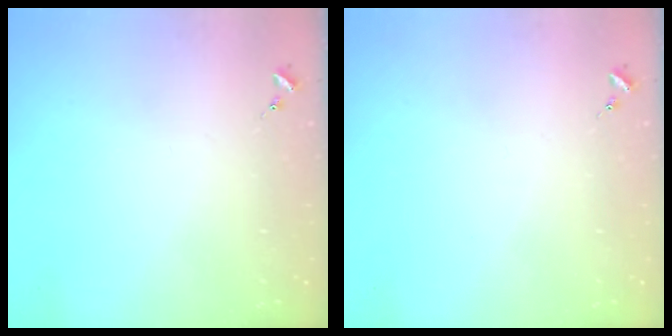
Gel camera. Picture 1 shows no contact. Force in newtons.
{"total": 0.0}